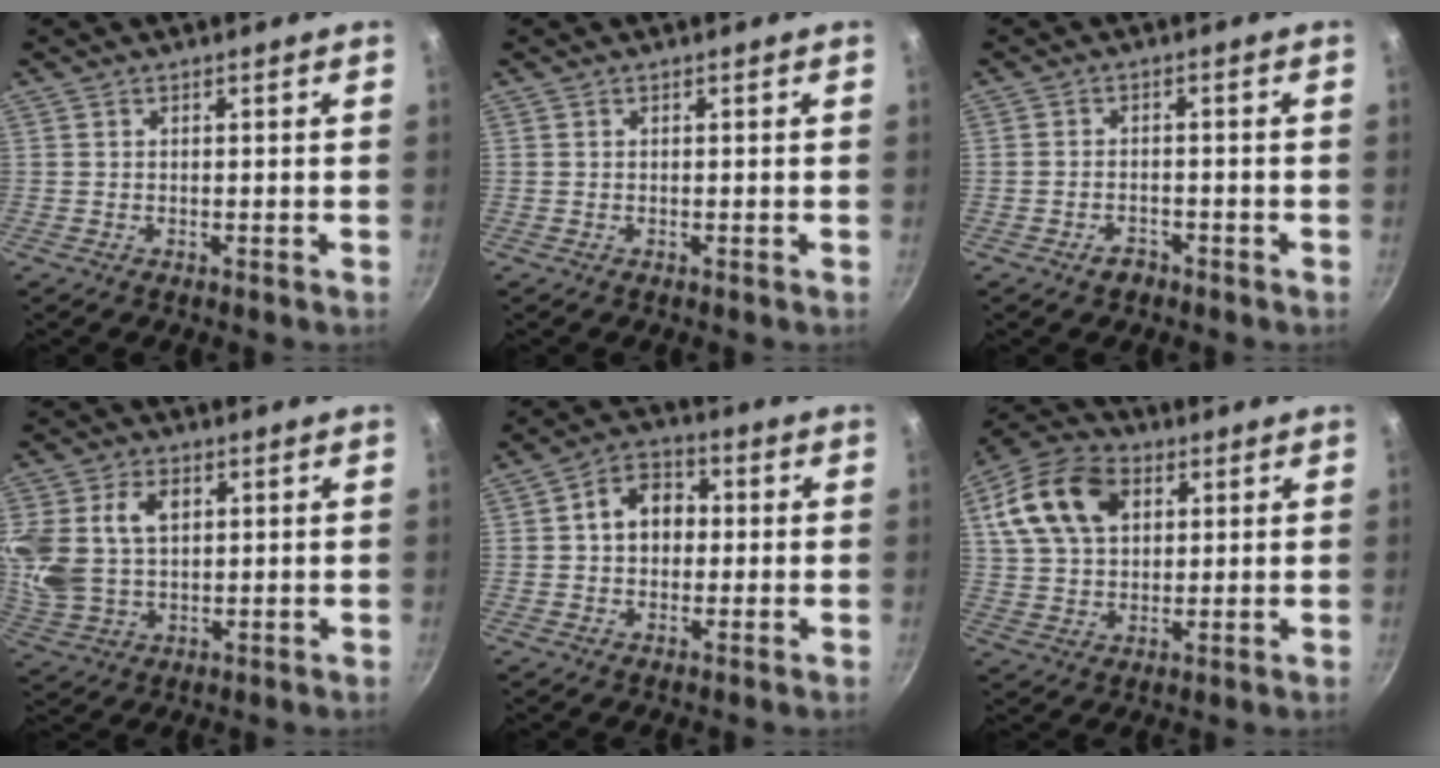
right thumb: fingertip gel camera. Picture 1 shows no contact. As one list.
[{"total": 0.0}, {"total": 2.7, "force": [-1.8, 1.7, 1.0], "torque": [-0.008, 0.022, -0.026]}, {"total": 15.3, "force": [3.7, 10.8, 10.1], "torque": [-0.217, 0.000, 0.076]}, {"total": 8.4, "force": [0.7, 6.4, 5.4], "torque": [-0.050, 0.018, -0.001]}, {"total": 15.7, "force": [5.5, 10.7, 10.1], "torque": [-0.170, 0.007, 0.090]}]